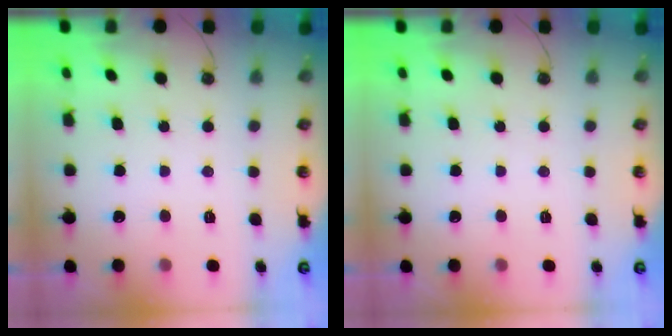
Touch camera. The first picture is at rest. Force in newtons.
{"total": 0.0}